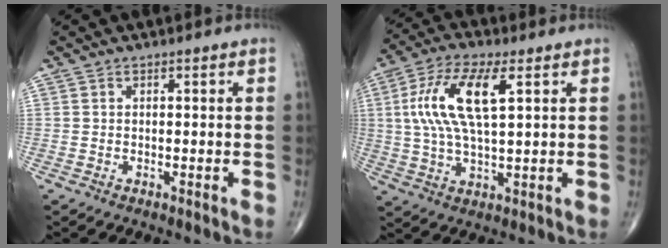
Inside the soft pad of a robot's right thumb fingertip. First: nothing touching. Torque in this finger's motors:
{"motor_torque": [0.27, 0.42, 1.44, 0.30, 0.14]}